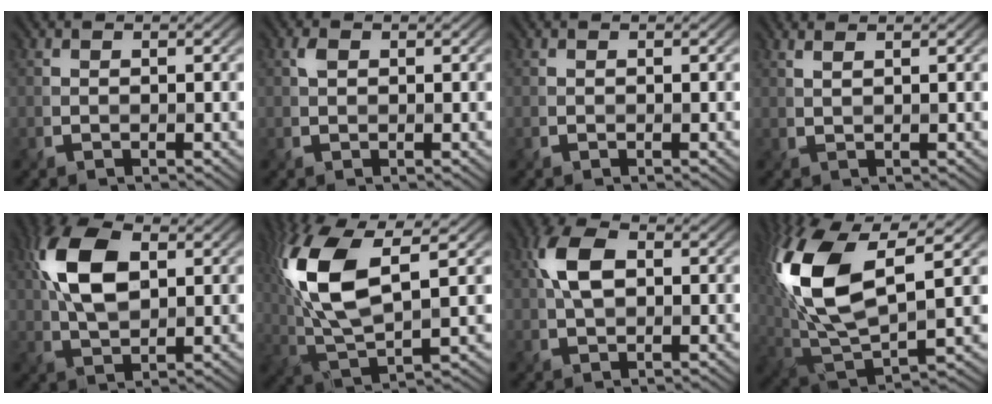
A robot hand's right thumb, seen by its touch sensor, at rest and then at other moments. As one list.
[{"total": 1.1, "force": [0.5, 0.7, 0.7], "torque": [-0.018, 0.002, 0.011]}, {"total": 0.0}, {"total": 2.0, "force": [1.3, 0.5, 1.4], "torque": [-0.016, 0.001, 0.012]}, {"total": 10.3, "force": [2.7, 5.5, 8.3], "torque": [-0.192, 0.012, 0.047]}, {"total": 13.8, "force": [3.6, 5.9, 11.9], "torque": [-0.285, 0.011, 0.077]}, {"total": 5.7, "force": [1.1, 3.2, 4.5], "torque": [-0.099, 0.011, 0.019]}, {"total": 17.0, "force": [4.4, 8.4, 14.1], "torque": [-0.335, 0.008, 0.089]}]